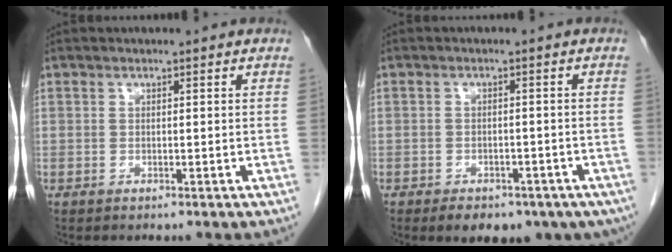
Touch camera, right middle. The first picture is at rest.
{"total": 12.1, "force": [-7.9, 6.9, 6.0], "torque": [-0.090, 0.001, -0.090]}